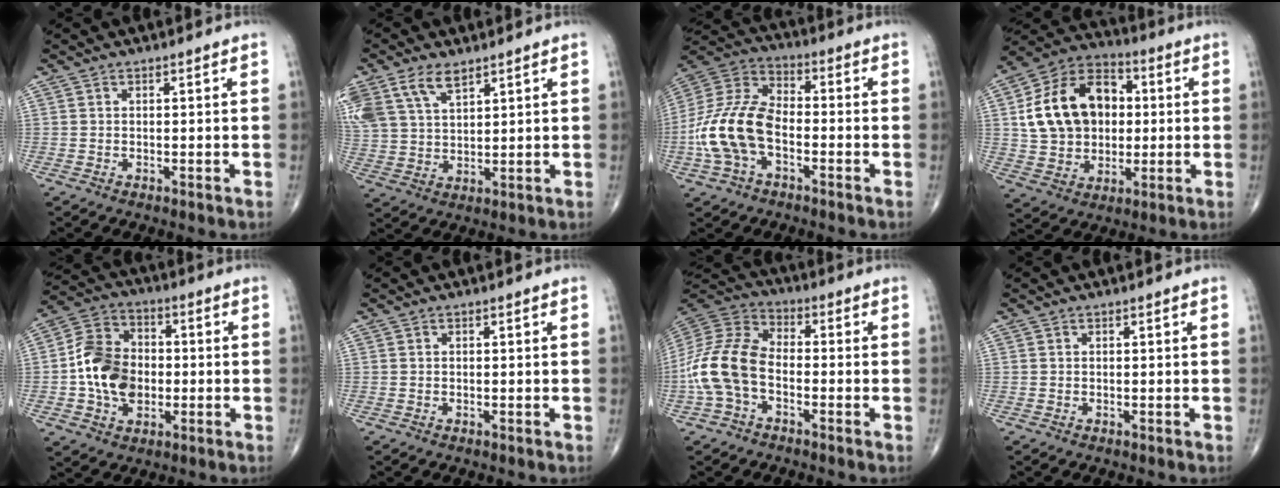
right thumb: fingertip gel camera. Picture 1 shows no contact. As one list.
[{"total": 12.7, "force": [7.2, 7.0, 7.7], "torque": [-0.171, -0.003, 0.147]}, {"total": 15.8, "force": [-4.0, 9.3, 12.1], "torque": [-0.258, 0.036, -0.080]}, {"total": 18.4, "force": [2.4, 13.8, 11.9], "torque": [-0.177, 0.022, 0.042]}, {"total": 13.2, "force": [-1.3, 9.8, 8.8], "torque": [-0.136, 0.025, -0.029]}, {"total": 0.0}, {"total": 14.0, "force": [-3.5, 8.7, 10.4], "torque": [-0.218, 0.038, -0.077]}, {"total": 0.0}]